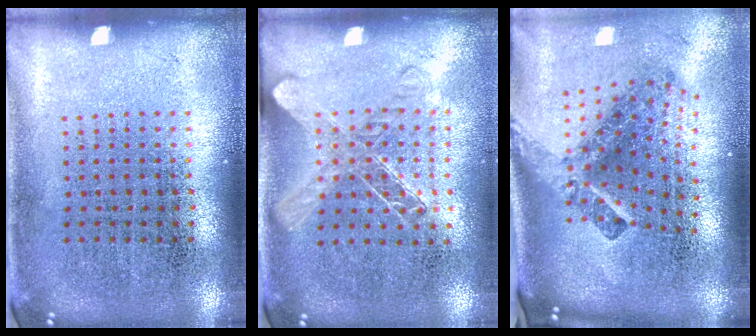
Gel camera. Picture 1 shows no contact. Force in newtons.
{"total": 1.4, "press": 1.2, "slide": 0.6}
{"total": 2.9, "press": 1.8, "slide": 2.3}